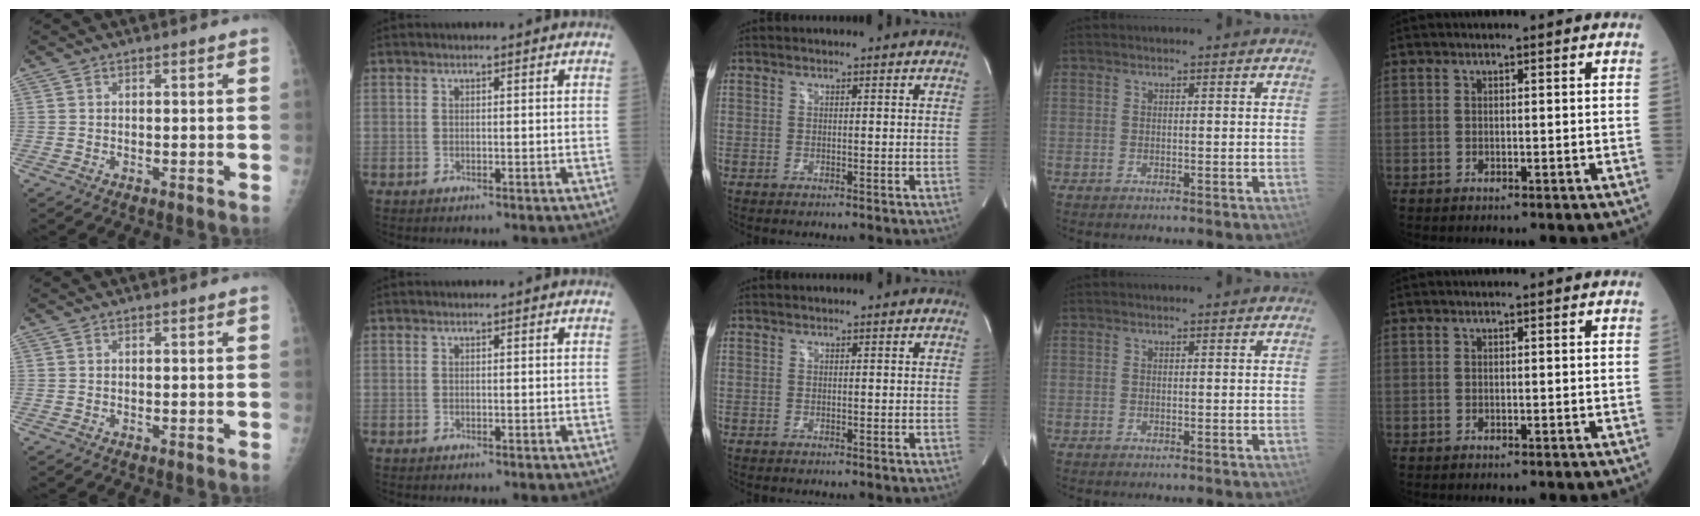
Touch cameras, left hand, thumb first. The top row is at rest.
{}